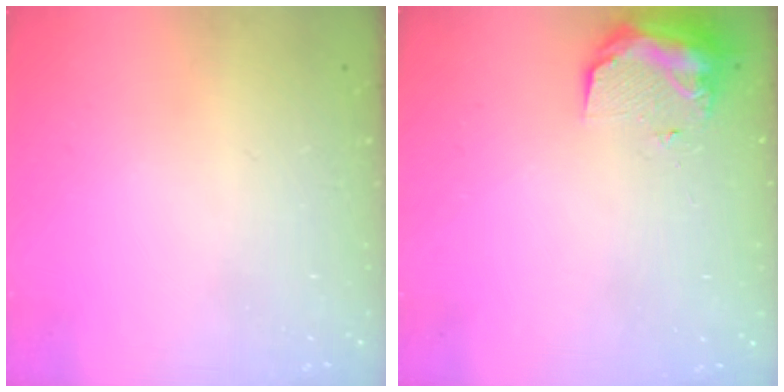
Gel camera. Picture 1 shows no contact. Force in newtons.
{"total": 9.7, "press": 9.6, "slide": 0.9}